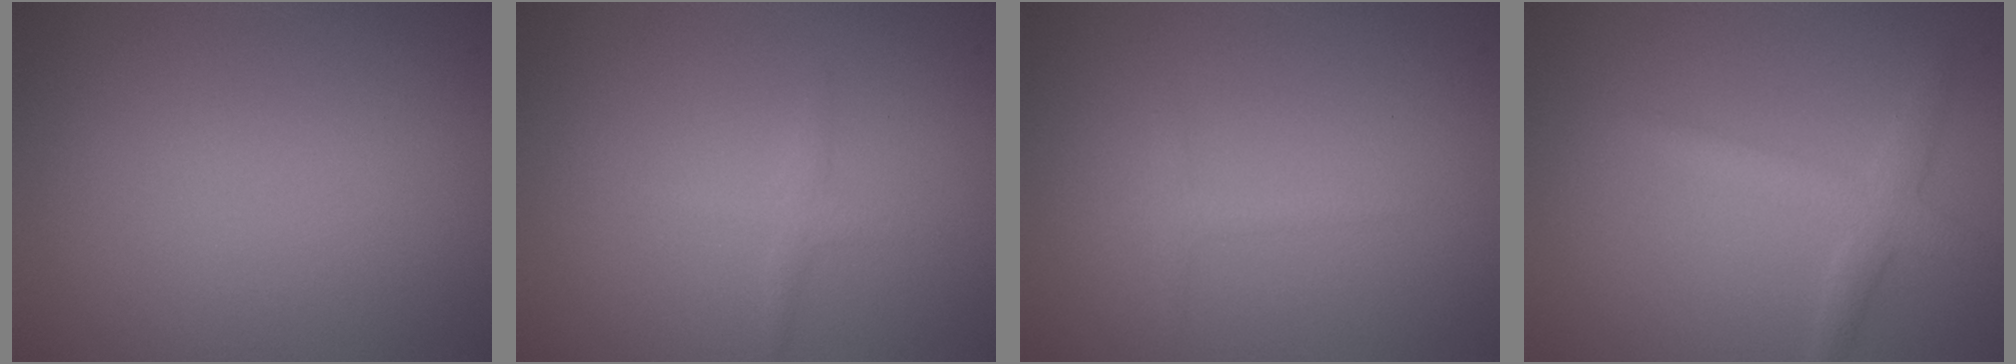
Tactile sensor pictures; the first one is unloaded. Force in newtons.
{"total": 1.1, "press": 1.1, "slide": 0.0}
{"total": 1.3, "press": 1.3, "slide": 0.0}
{"total": 2.3, "press": 2.3, "slide": 0.0}